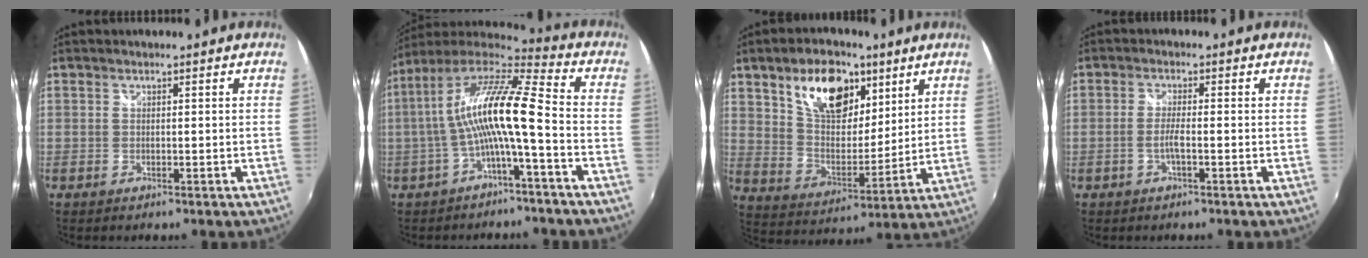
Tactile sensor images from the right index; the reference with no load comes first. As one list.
[{"total": 14.1, "force": [-1.7, 1.4, 13.9], "torque": [-0.263, 0.016, -0.033]}, {"total": 16.4, "force": [8.9, 9.1, 10.4], "torque": [-0.181, 0.017, 0.164]}, {"total": 2.5, "force": [-0.9, 0.1, 2.3], "torque": [-0.047, -0.001, -0.019]}]